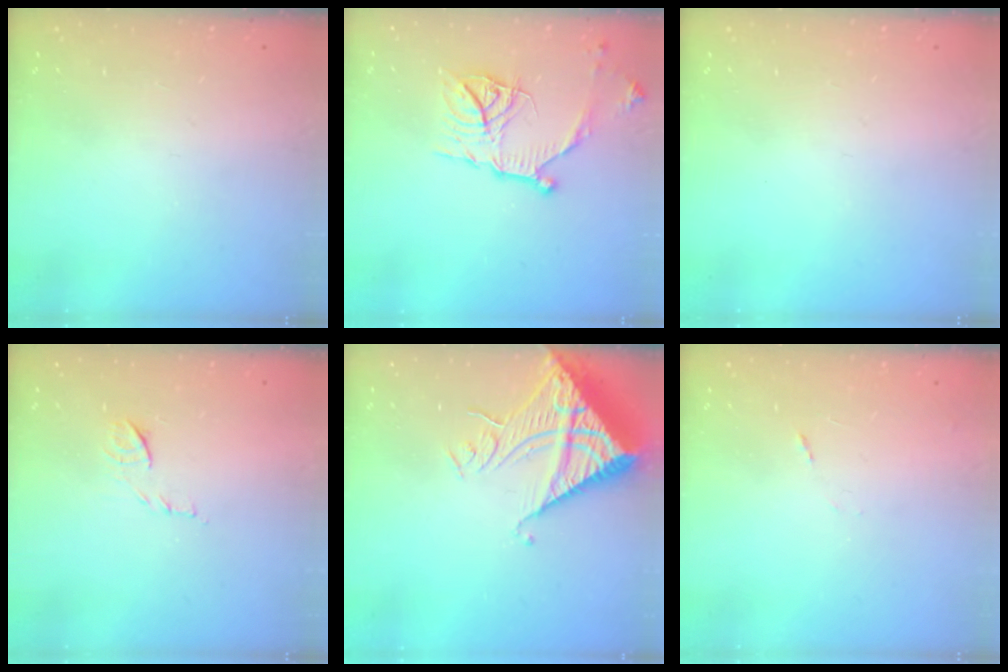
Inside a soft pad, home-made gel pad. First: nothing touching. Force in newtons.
{"total": 14.7, "press": 14.7, "slide": 0.2}
{"total": 0.0}
{"total": 7.8, "press": 7.7, "slide": 0.7}
{"total": 16.2, "press": 16.1, "slide": 2.1}
{"total": 5.3, "press": 5.3, "slide": 0.5}